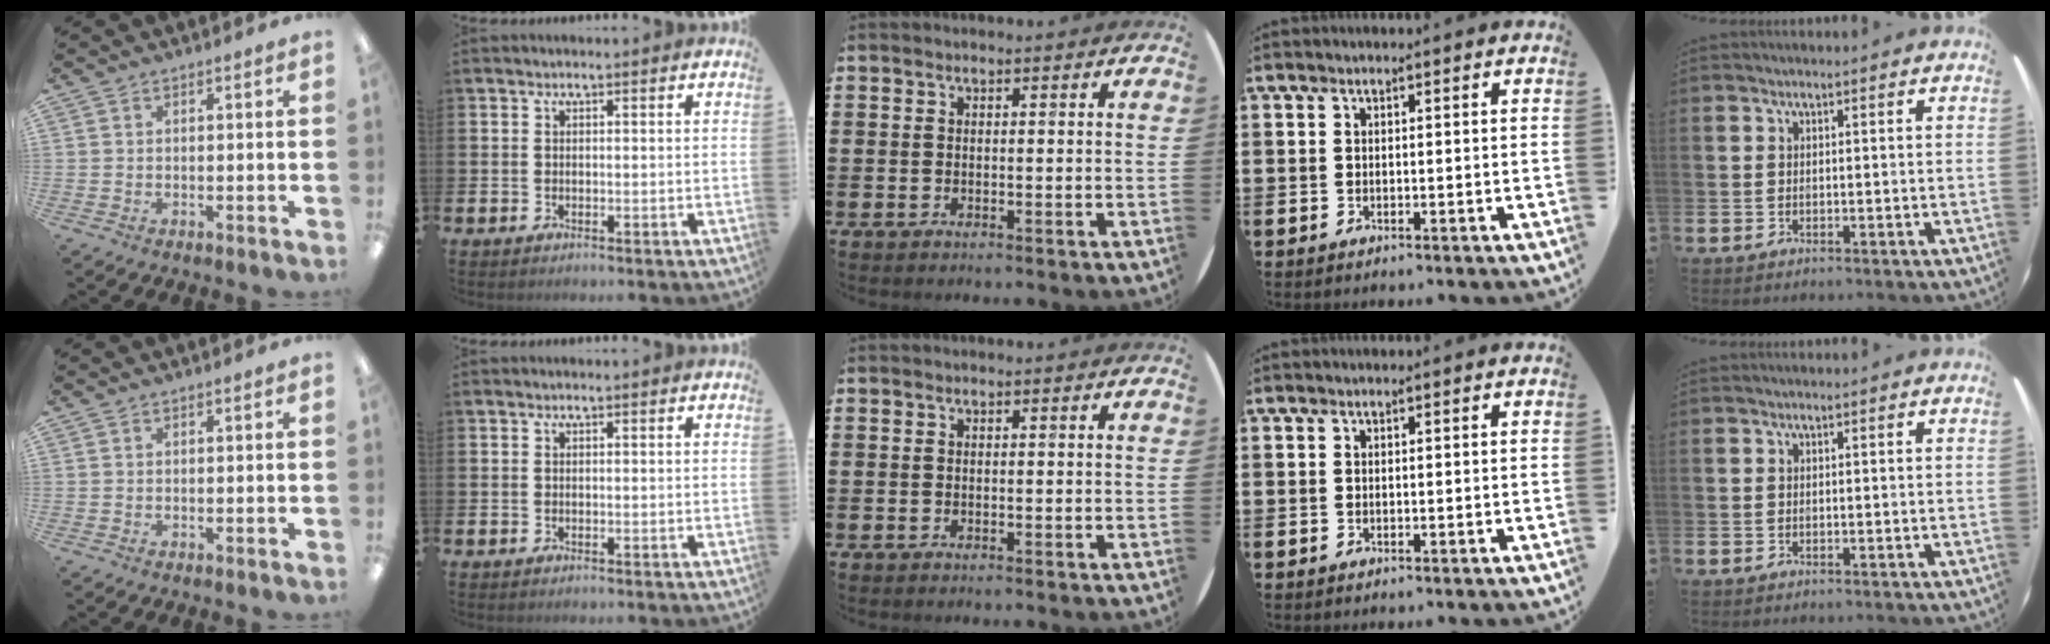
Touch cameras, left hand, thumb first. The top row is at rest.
{}